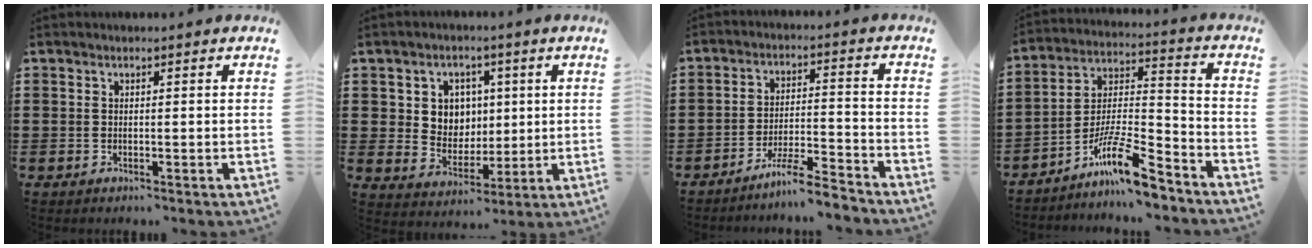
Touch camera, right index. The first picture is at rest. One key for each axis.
{"total": 5.8, "fx": 1.8, "fy": 5.3, "fz": 1.4, "tx": -0.048, "ty": 0.011, "tz": 0.029}
{"total": 6.1, "fx": -5.7, "fy": 0.1, "fz": 2.3, "tx": -0.045, "ty": -0.003, "tz": -0.108}
{"total": 11.0, "fx": -8.7, "fy": 1.8, "fz": 6.5, "tx": -0.113, "ty": 0.026, "tz": -0.163}